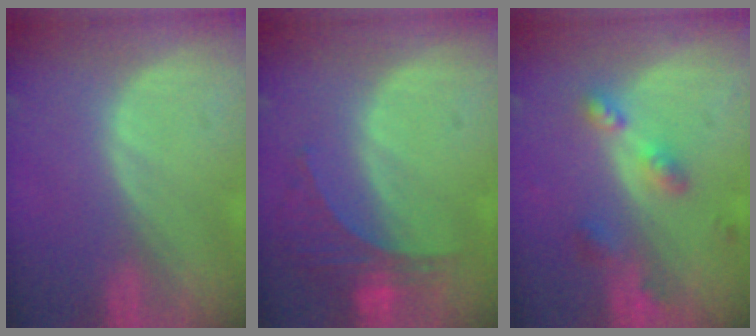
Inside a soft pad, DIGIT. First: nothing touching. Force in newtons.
{"total": 6.1, "press": 5.7, "slide": 2.1}
{"total": 5.2, "press": 4.8, "slide": 1.8}